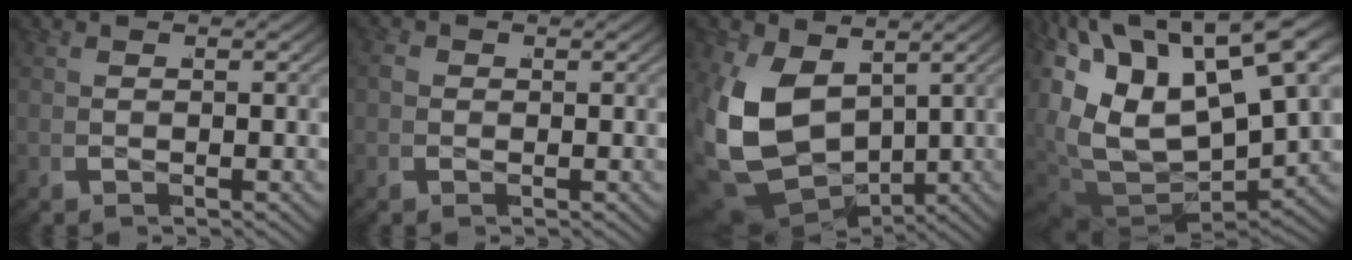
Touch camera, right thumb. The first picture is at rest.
{"total": 1.4, "force": [0.0, 1.3, 0.5], "torque": [-0.016, -0.005, -0.002]}
{"total": 16.1, "force": [-1.6, 12.0, 10.6], "torque": [-0.282, -0.065, 0.000]}
{"total": 16.5, "force": [0.3, 10.1, 13.0], "torque": [-0.257, -0.020, 0.012]}